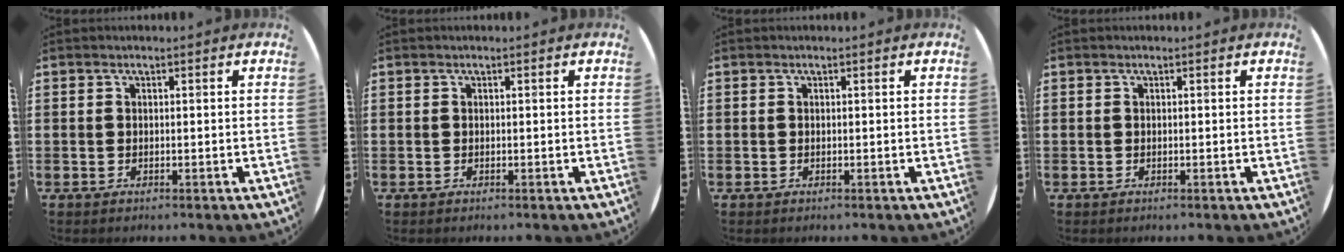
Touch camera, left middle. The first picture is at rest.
{"total": 0.0}
{"total": 0.0}
{"total": 0.0}